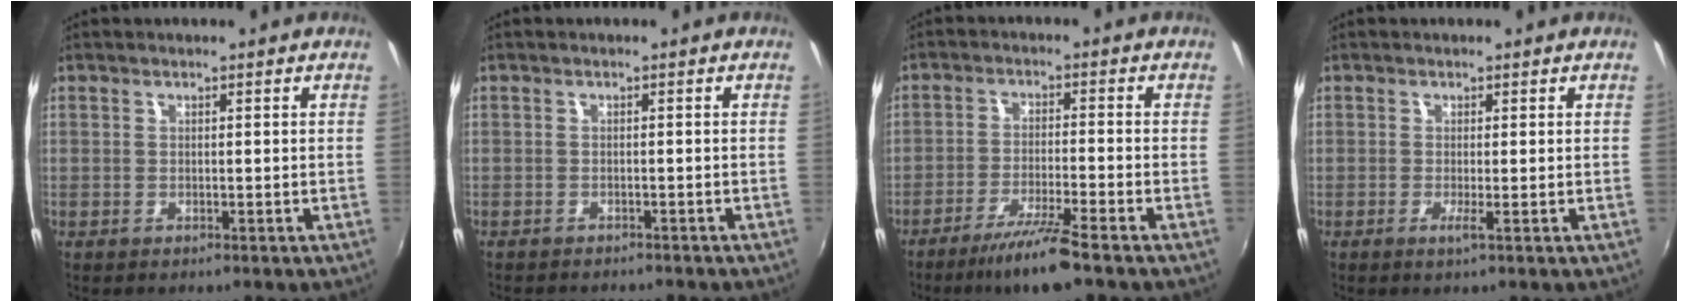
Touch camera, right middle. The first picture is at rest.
{"total": 3.6, "force": [-3.3, 0.8, 1.1], "torque": [-0.028, -0.012, -0.050]}
{"total": 8.1, "force": [-6.0, -0.1, 5.5], "torque": [-0.120, -0.010, -0.106]}
{"total": 1.1, "force": [-0.3, -0.4, 1.0], "torque": [-0.021, -0.007, -0.008]}